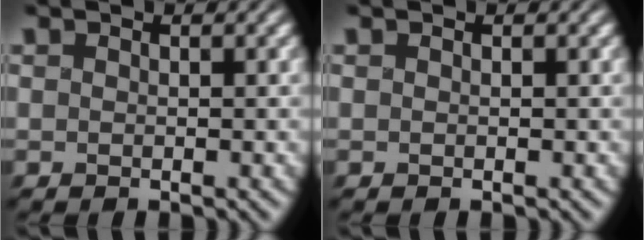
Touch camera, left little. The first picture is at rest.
{"total": 0.0}